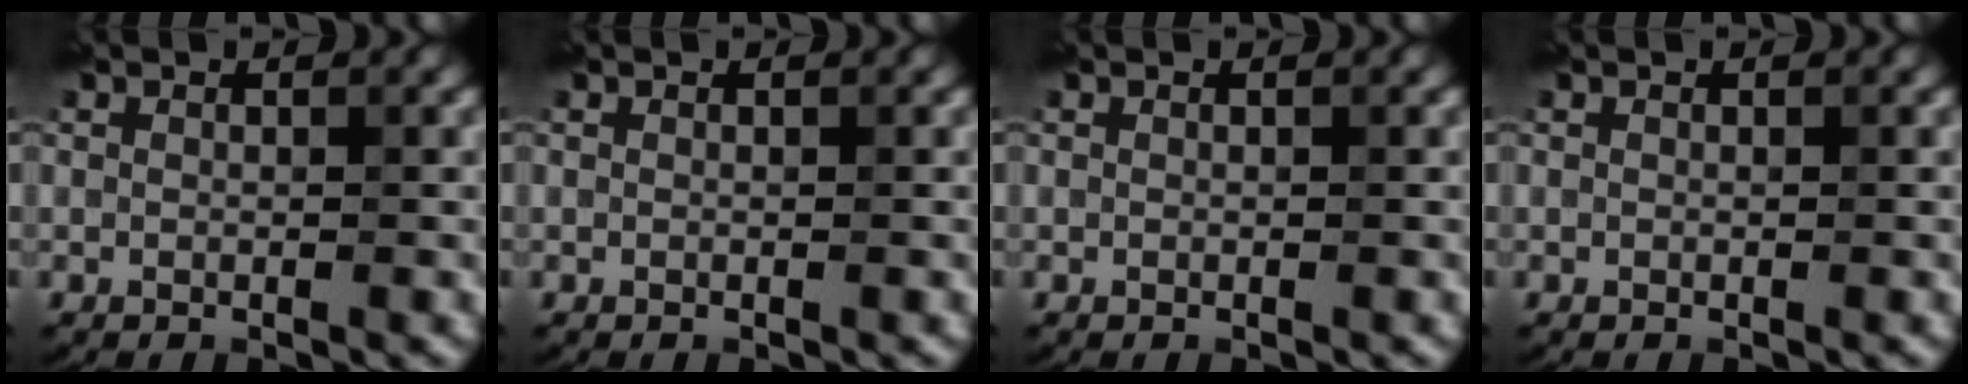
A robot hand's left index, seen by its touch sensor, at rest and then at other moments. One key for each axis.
{"total": 0.0}
{"total": 0.0}
{"total": 0.0}